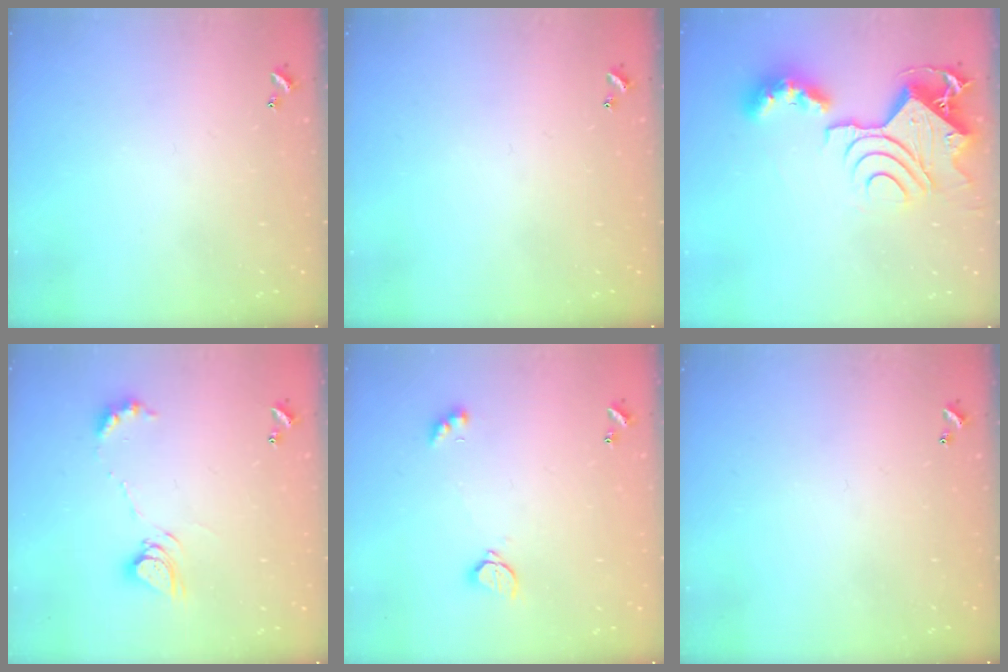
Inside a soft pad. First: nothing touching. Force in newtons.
{"total": 0.0}
{"total": 16.1, "press": 16.0, "slide": 1.7}
{"total": 9.6, "press": 9.5, "slide": 1.2}
{"total": 2.2, "press": 2.1, "slide": 0.6}
{"total": 0.0}